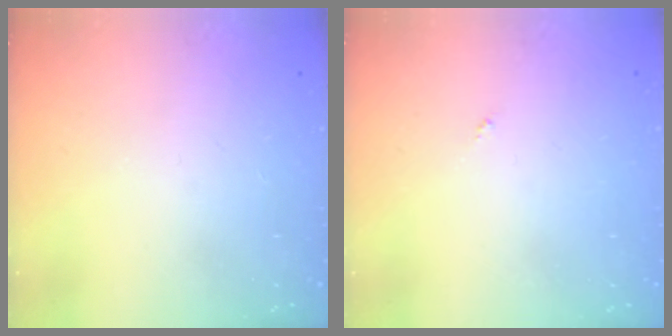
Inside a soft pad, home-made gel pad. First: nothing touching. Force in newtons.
{"total": 0.0}